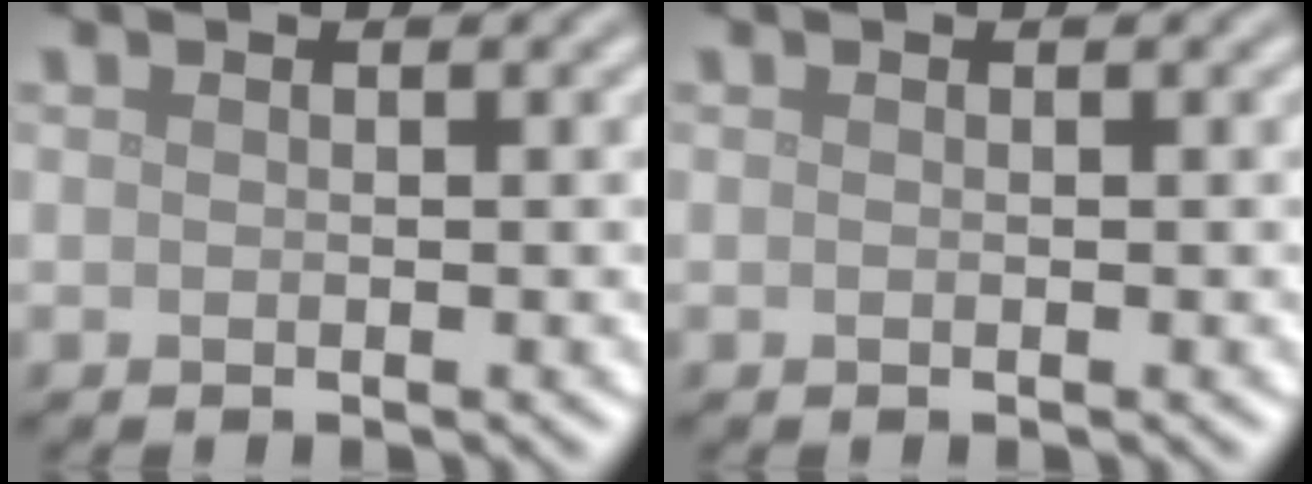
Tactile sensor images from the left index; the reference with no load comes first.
{"total": 0.0}